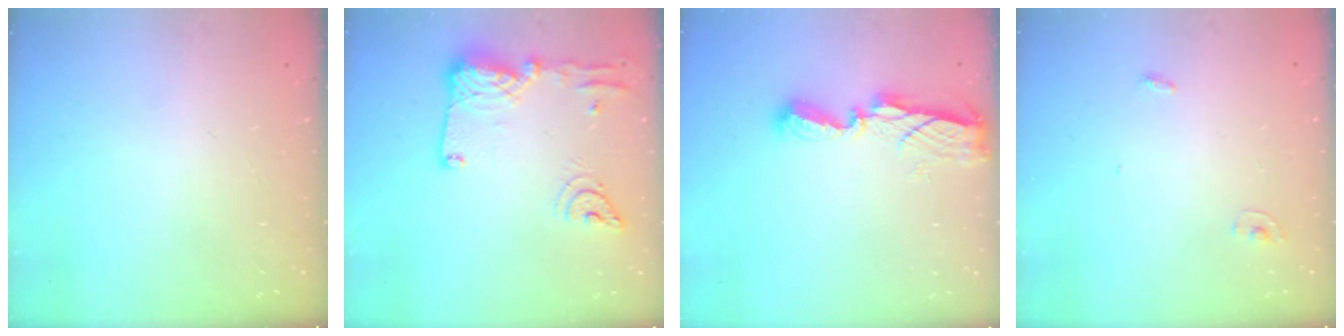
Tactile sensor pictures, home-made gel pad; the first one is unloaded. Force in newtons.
{"total": 17.2, "press": 17.1, "slide": 2.2}
{"total": 7.4, "press": 7.4, "slide": 0.2}
{"total": 2.8, "press": 2.8, "slide": 0.1}